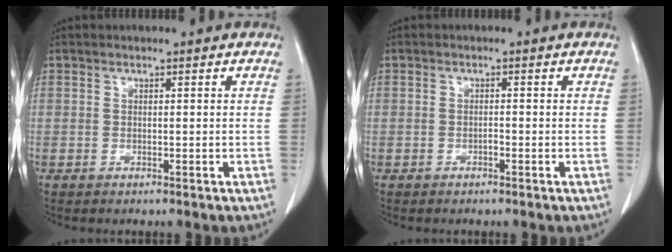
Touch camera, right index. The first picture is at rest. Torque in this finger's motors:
{"motor_torque": [0.21, 0.18, 0.03, 0.02]}